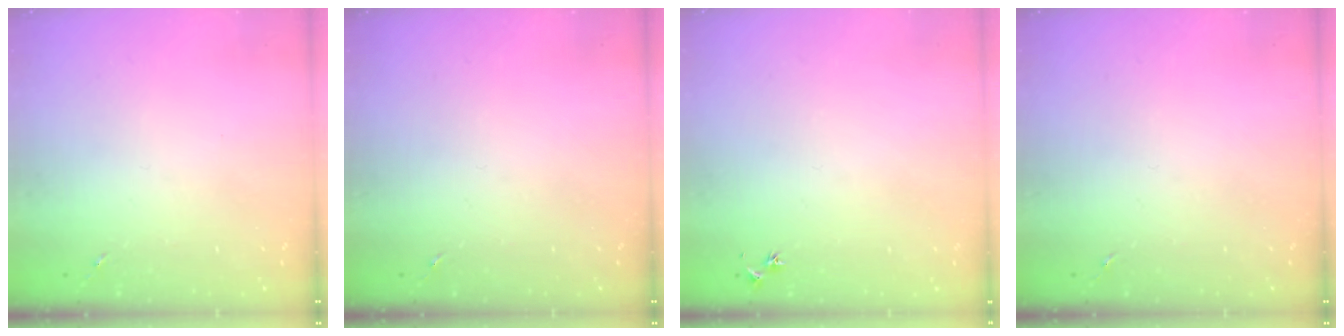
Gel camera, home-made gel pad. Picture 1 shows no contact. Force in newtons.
{"total": 0.0}
{"total": 2.9, "press": 2.8, "slide": 0.3}
{"total": 0.0}